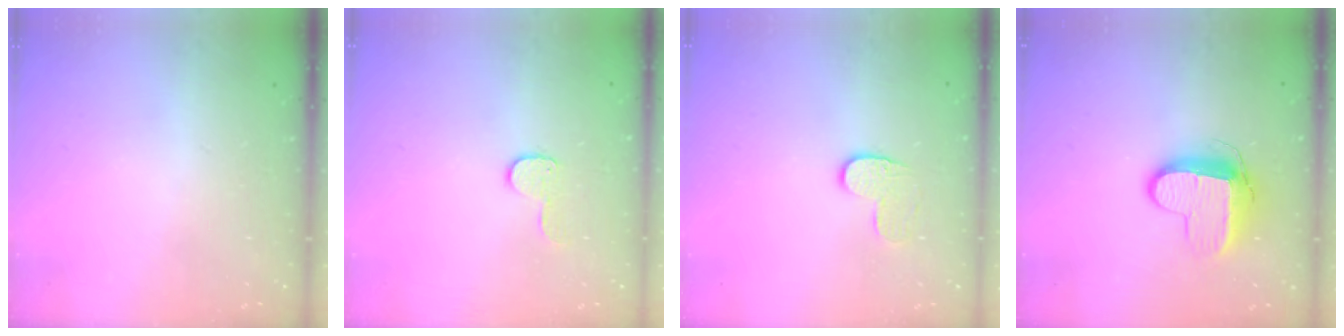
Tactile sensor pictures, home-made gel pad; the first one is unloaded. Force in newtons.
{"total": 6.7, "press": 6.7, "slide": 0.4}
{"total": 6.7, "press": 6.7, "slide": 0.5}
{"total": 10.8, "press": 10.8, "slide": 0.9}